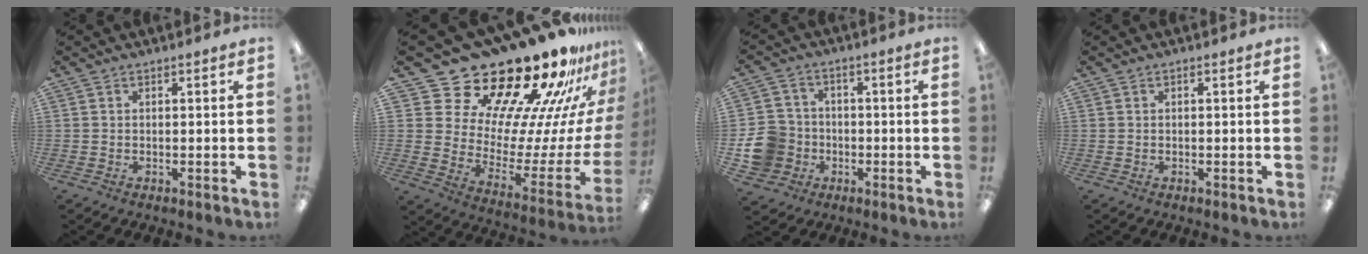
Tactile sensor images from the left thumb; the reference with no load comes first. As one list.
[{"total": 26.4, "force": [21.5, 10.6, 11.0], "torque": [-0.150, -0.186, 0.390]}, {"total": 10.9, "force": [-2.8, 9.8, 3.6], "torque": [-0.094, 0.032, -0.043]}, {"total": 0.0}]